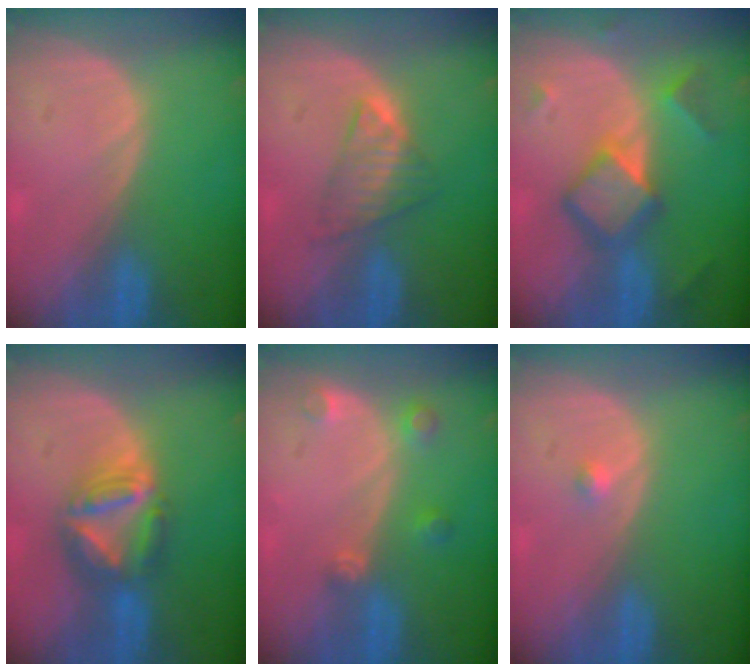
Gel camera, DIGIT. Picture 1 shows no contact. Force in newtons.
{"total": 4.4, "press": 4.3, "slide": 0.8}
{"total": 7.1, "press": 7.1, "slide": 0.5}
{"total": 7.7, "press": 6.6, "slide": 4.0}
{"total": 3.0, "press": 2.9, "slide": 0.6}
{"total": 0.9, "press": 0.7, "slide": 0.6}